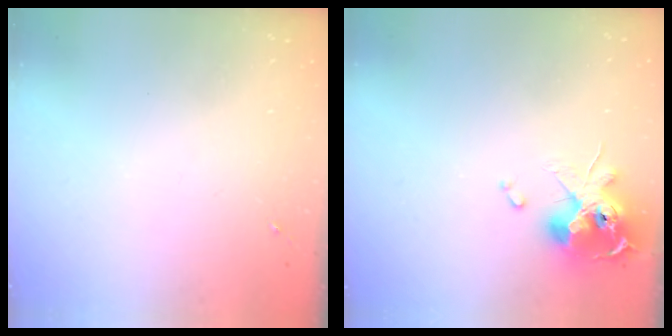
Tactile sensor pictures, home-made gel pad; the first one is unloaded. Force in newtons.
{"total": 13.0, "press": 12.9, "slide": 1.8}